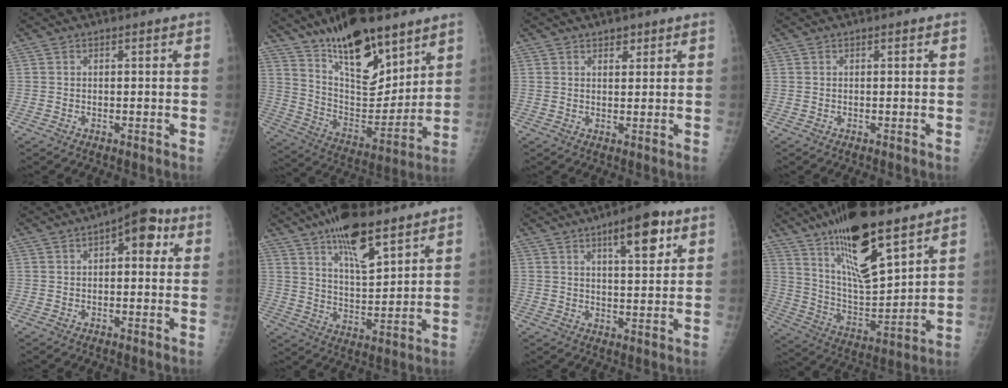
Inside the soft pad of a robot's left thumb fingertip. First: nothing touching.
{"total": 20.7, "force": [14.0, 8.1, 12.8], "torque": [-0.169, -0.079, 0.248]}
{"total": 2.1, "force": [1.4, 1.2, 1.0], "torque": [-0.001, -0.008, 0.021]}
{"total": 0.0}
{"total": 6.9, "force": [2.2, 3.5, 5.6], "torque": [-0.045, 0.013, 0.018]}
{"total": 13.6, "force": [8.8, 4.7, 9.3], "torque": [-0.134, -0.045, 0.152]}
{"total": 9.4, "force": [4.8, 3.0, 7.5], "torque": [-0.091, -0.020, 0.069]}
{"total": 19.9, "force": [12.6, 6.0, 14.2], "torque": [-0.224, -0.066, 0.231]}